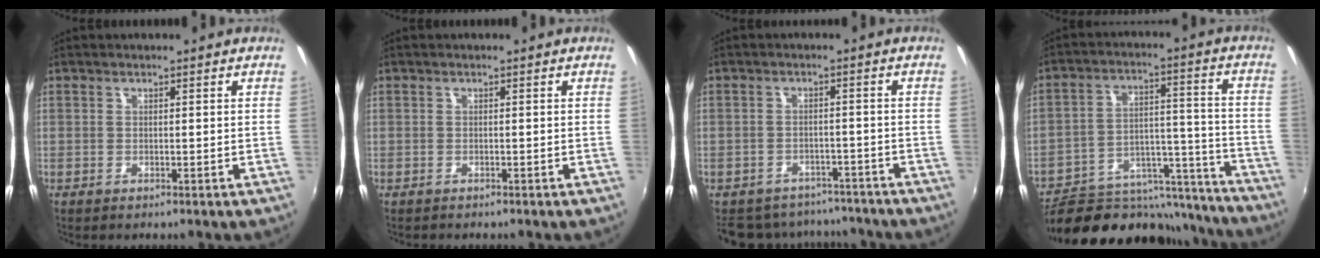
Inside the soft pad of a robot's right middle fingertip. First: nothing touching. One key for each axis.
{"total": 0.8, "fx": -0.7, "fy": 0.3, "fz": 0.1, "tx": -0.006, "ty": -0.002, "tz": -0.012}
{"total": 14.9, "fx": -12.7, "fy": 6.5, "fz": 4.3, "tx": -0.105, "ty": 0.015, "tz": -0.166}
{"total": 23.4, "fx": -20.1, "fy": 9.1, "fz": 7.7, "tx": -0.134, "ty": 0.040, "tz": -0.263}